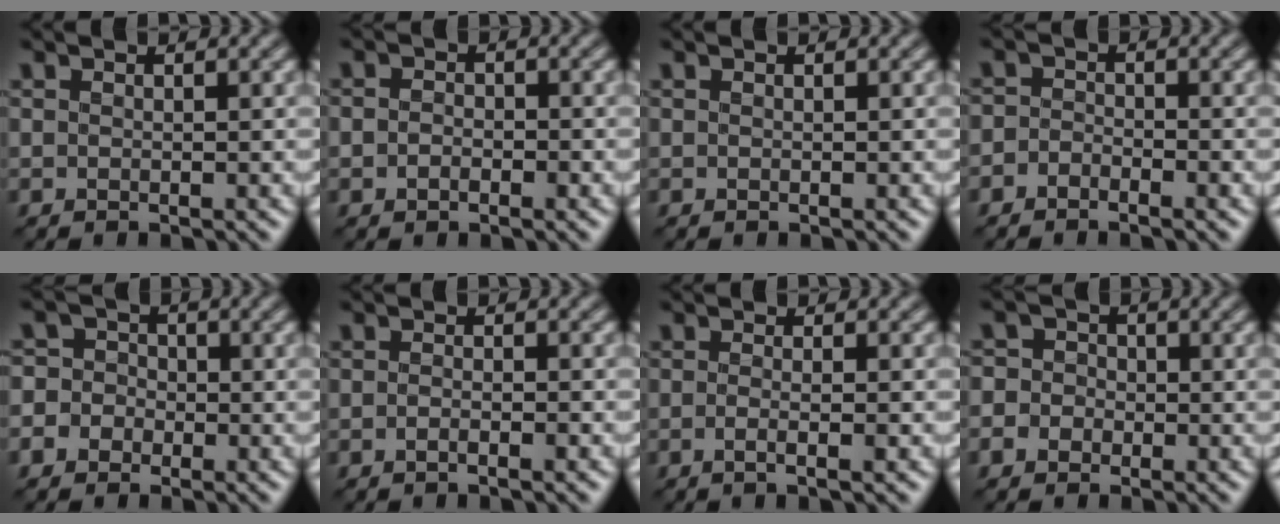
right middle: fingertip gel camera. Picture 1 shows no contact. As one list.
[{"total": 1.7, "force": [-0.6, 1.2, 1.2], "torque": [-0.012, 0.000, -0.014]}, {"total": 0.0}, {"total": 1.7, "force": [-1.2, 1.1, 0.7], "torque": [0.008, 0.005, -0.030]}, {"total": 5.0, "force": [-2.0, 4.5, 1.1], "torque": [-0.003, 0.010, -0.063]}, {"total": 1.4, "force": [-0.7, 0.4, 1.1], "torque": [-0.009, 0.002, -0.016]}, {"total": 2.2, "force": [-0.5, 0.8, 2.0], "torque": [-0.014, -0.007, -0.017]}, {"total": 4.0, "force": [-1.3, 3.6, 1.2], "torque": [0.005, 0.011, -0.048]}]